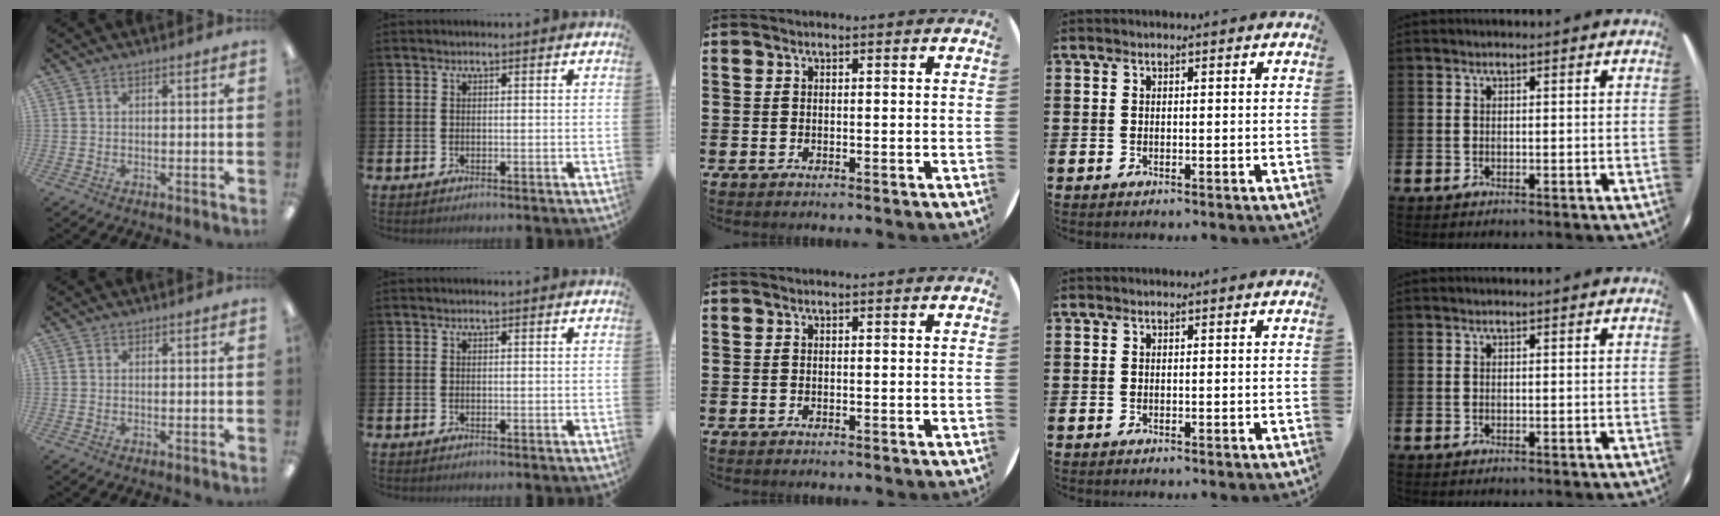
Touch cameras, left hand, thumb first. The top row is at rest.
{}